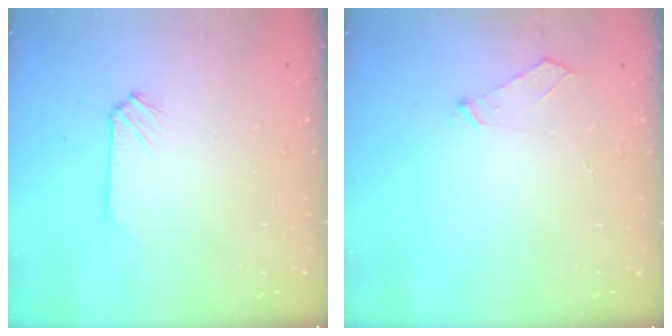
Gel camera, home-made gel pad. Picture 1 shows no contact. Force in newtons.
{"total": 3.9, "press": 3.9, "slide": 0.5}